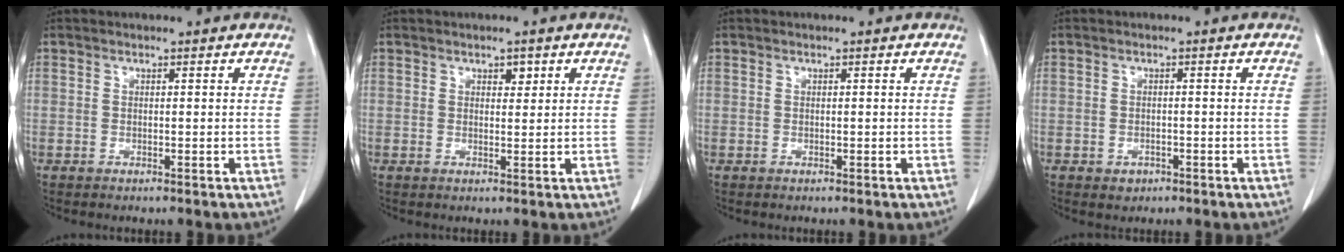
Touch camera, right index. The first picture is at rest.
{"total": 1.5, "force": [0.8, 0.8, 0.9], "torque": [-0.010, -0.002, 0.012]}
{"total": 0.0}
{"total": 1.7, "force": [-0.9, 1.3, 0.6], "torque": [-0.007, 0.004, -0.006]}